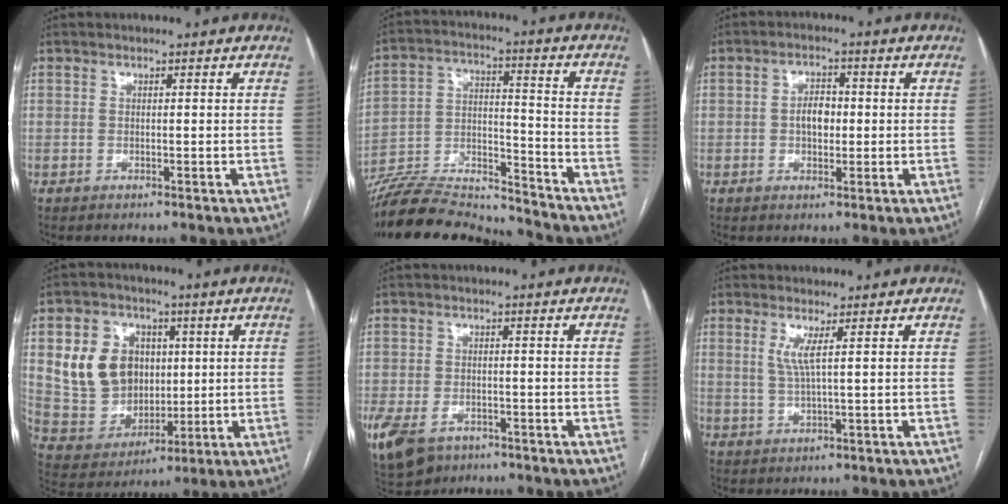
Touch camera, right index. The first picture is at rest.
{"total": 19.8, "force": [-19.0, 2.0, 5.3], "torque": [-0.118, 0.009, -0.312]}
{"total": 4.0, "force": [-0.1, 2.4, 3.2], "torque": [-0.056, 0.010, 0.000]}
{"total": 13.8, "force": [3.2, 11.2, 7.3], "torque": [-0.163, 0.034, 0.080]}
{"total": 12.8, "force": [-6.7, 8.9, 6.3], "torque": [-0.175, -0.008, -0.100]}
{"total": 3.0, "force": [1.0, -0.3, 2.8], "torque": [-0.064, -0.004, 0.022]}